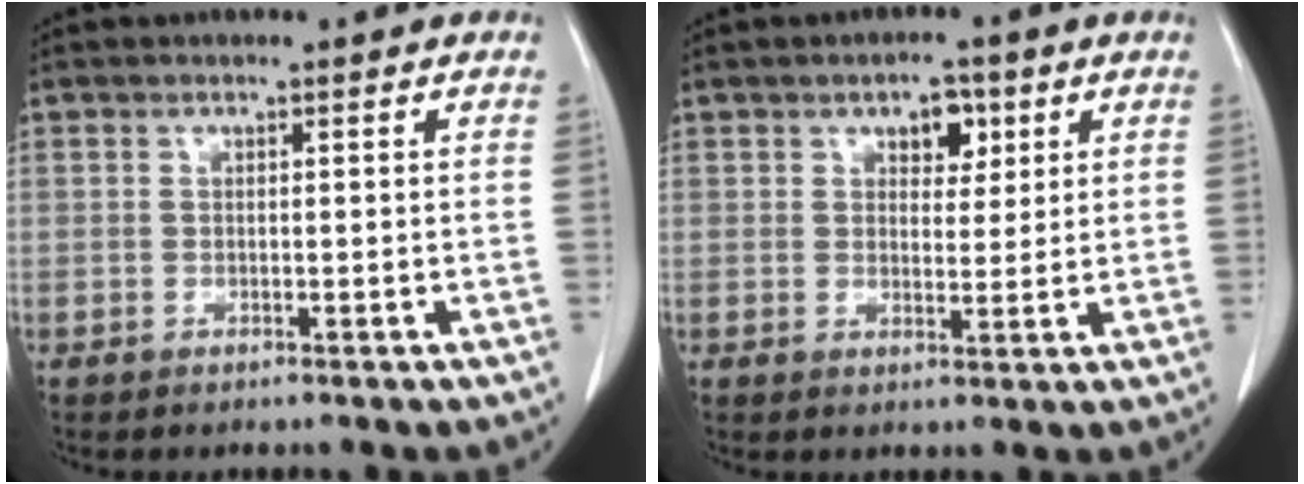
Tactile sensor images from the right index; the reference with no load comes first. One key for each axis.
{"total": 4.3, "fx": 2.1, "fy": 2.4, "fz": 2.9, "tx": -0.037, "ty": 0.006, "tz": 0.032}